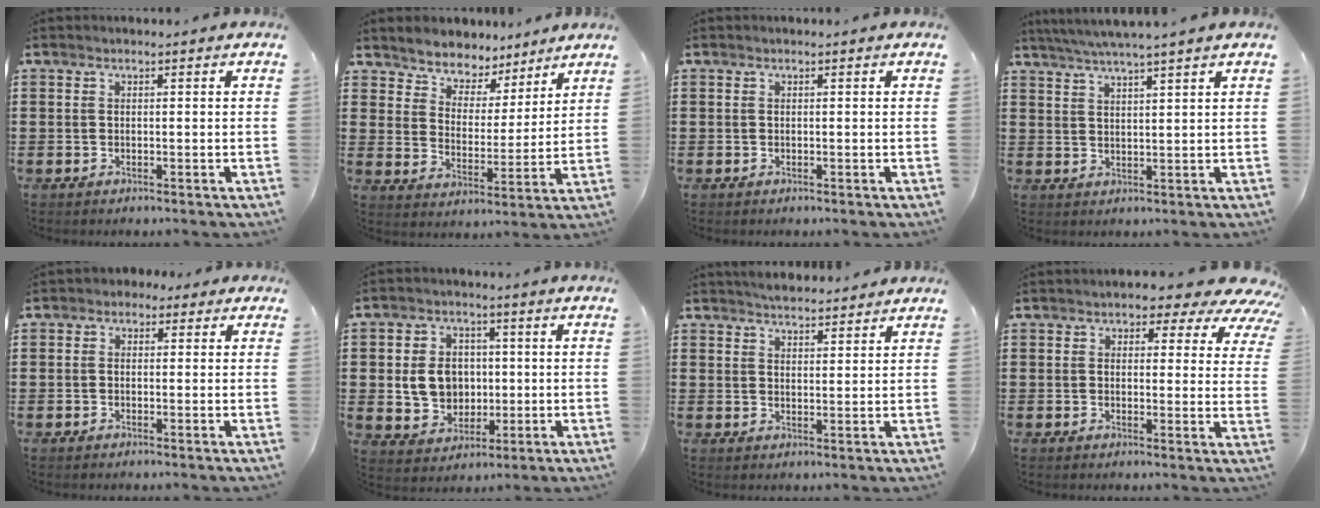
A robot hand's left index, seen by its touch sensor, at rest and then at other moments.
{"total": 5.1, "force": [4.6, 2.0, -1.0], "torque": [-0.017, -0.032, 0.081]}
{"total": 0.0}
{"total": 3.7, "force": [3.3, -0.7, 1.5], "torque": [-0.039, -0.010, 0.059]}
{"total": 1.4, "force": [-0.4, 1.3, 0.6], "torque": [-0.014, 0.007, -0.009]}
{"total": 7.5, "force": [0.3, 6.6, 3.6], "torque": [-0.078, 0.013, 0.005]}
{"total": 2.9, "force": [2.9, 0.5, 0.2], "torque": [-0.011, -0.002, 0.055]}
{"total": 4.3, "force": [3.2, 1.9, 2.1], "torque": [-0.033, -0.015, 0.048]}